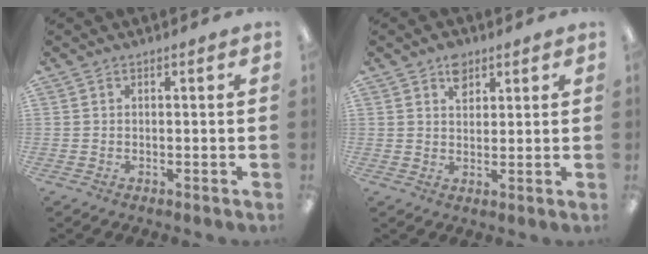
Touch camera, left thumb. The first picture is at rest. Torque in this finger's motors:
{"motor_torque": [0.48, 0.15, 0.33, -0.32, 0.00]}